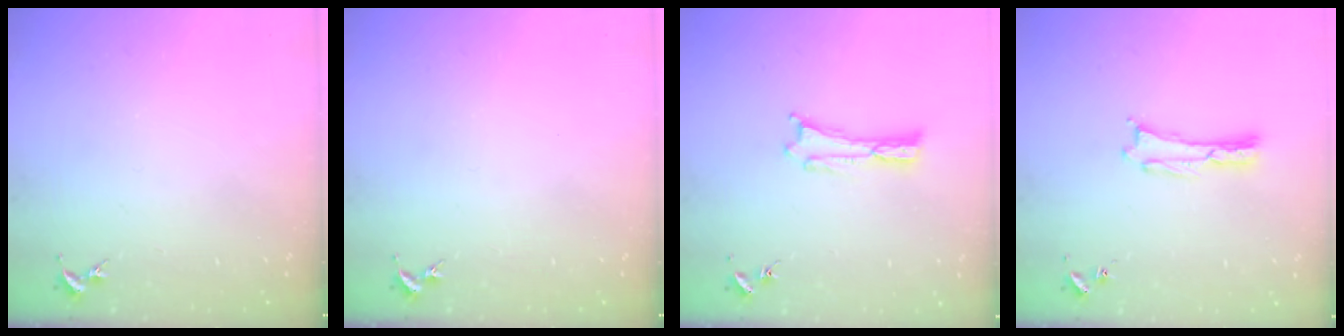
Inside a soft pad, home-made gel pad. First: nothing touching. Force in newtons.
{"total": 0.0}
{"total": 0.0}
{"total": 0.0}